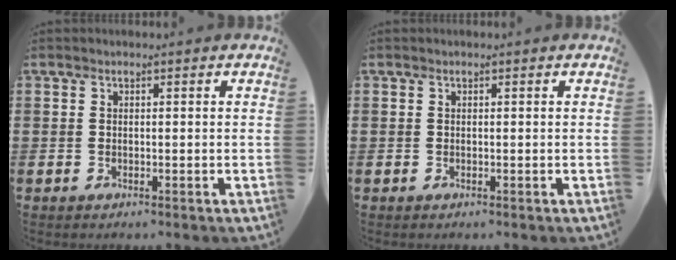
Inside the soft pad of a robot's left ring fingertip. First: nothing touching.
{"total": 0.0}